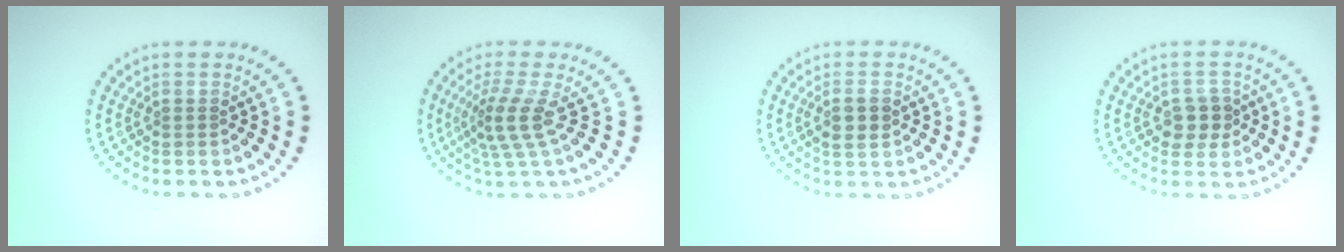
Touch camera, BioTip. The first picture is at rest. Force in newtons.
{"total": 3.4, "press": 2.4, "slide": 2.4}
{"total": 2.2, "press": 2.2, "slide": 0.4}
{"total": 2.5, "press": 2.4, "slide": 0.6}